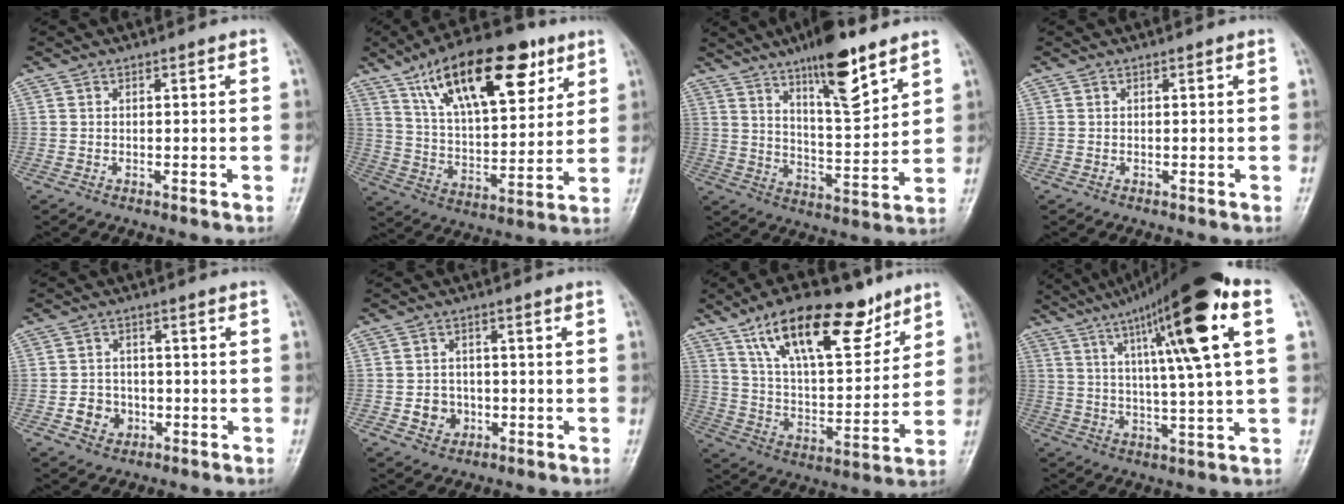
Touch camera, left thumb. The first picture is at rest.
{"total": 23.2, "force": [12.2, 10.0, 17.0], "torque": [-0.244, -0.030, 0.211]}
{"total": 14.5, "force": [9.4, 3.7, 10.4], "torque": [-0.148, -0.057, 0.158]}
{"total": 0.0}
{"total": 5.1, "force": [-1.5, 4.4, 1.9], "torque": [-0.007, 0.011, -0.024]}
{"total": 4.6, "force": [-1.1, 4.1, 1.7], "torque": [-0.005, 0.008, -0.017]}
{"total": 21.0, "force": [13.0, 8.8, 14.0], "torque": [-0.194, -0.051, 0.228]}
{"total": 20.8, "force": [8.4, 2.4, 18.9], "torque": [-0.297, 0.005, 0.132]}